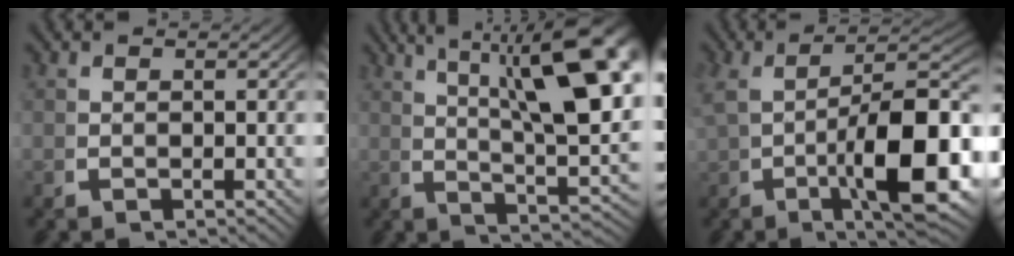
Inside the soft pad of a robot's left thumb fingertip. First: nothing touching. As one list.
[{"total": 12.8, "force": [2.8, 5.6, 11.2], "torque": [-0.146, -0.009, 0.046]}, {"total": 12.7, "force": [-1.0, 5.0, 11.7], "torque": [-0.182, -0.014, -0.001]}]